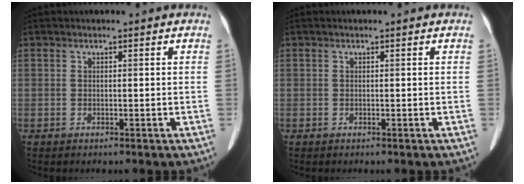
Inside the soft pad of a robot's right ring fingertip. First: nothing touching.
{"total": 0.0}